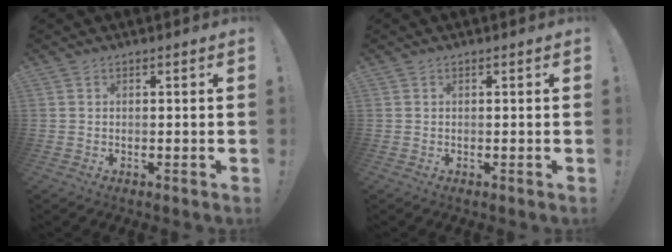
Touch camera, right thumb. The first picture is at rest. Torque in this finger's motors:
{"motor_torque": [-0.03, 0.03, -0.03, 0.02, 0.03]}